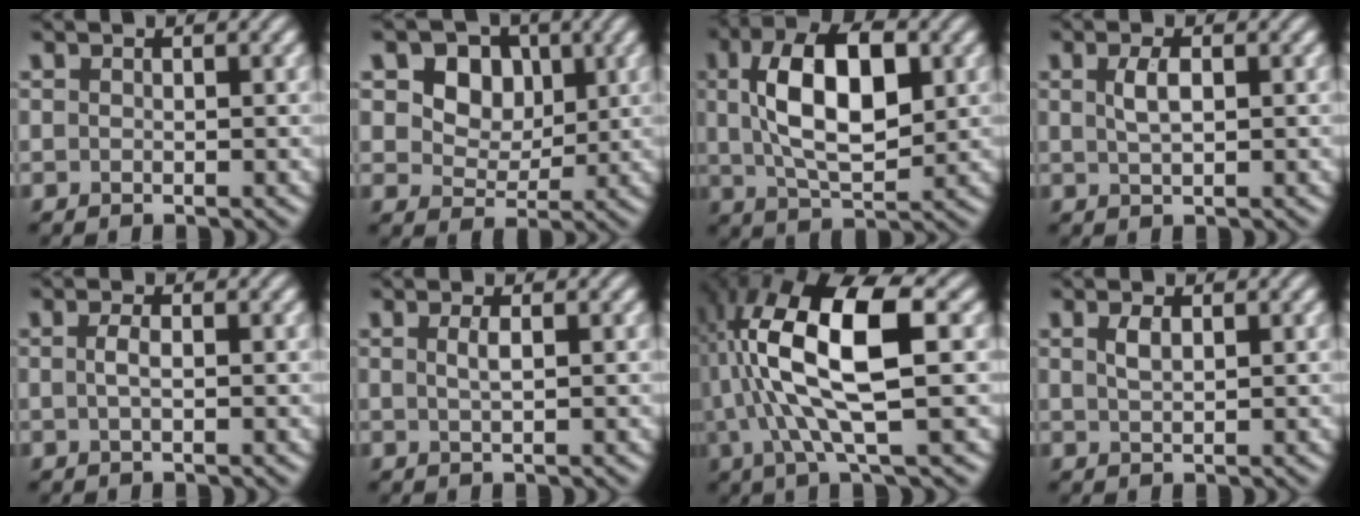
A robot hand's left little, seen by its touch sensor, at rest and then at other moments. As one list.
[{"total": 6.1, "force": [2.3, 4.7, 3.2], "torque": [-0.075, -0.007, 0.043]}, {"total": 9.4, "force": [1.8, 4.4, 8.1], "torque": [-0.147, 0.011, 0.028]}, {"total": 1.9, "force": [0.5, 0.8, 1.7], "torque": [-0.040, 0.002, 0.011]}, {"total": 1.2, "force": [0.0, 0.4, 1.1], "torque": [-0.027, 0.002, 0.000]}, {"total": 1.3, "force": [0.3, 0.4, 1.2], "torque": [-0.023, 0.003, 0.004]}, {"total": 11.2, "force": [1.2, 3.3, 10.6], "torque": [-0.206, 0.008, 0.026]}, {"total": 1.4, "force": [0.6, 0.6, 1.1], "torque": [-0.027, 0.001, 0.015]}]